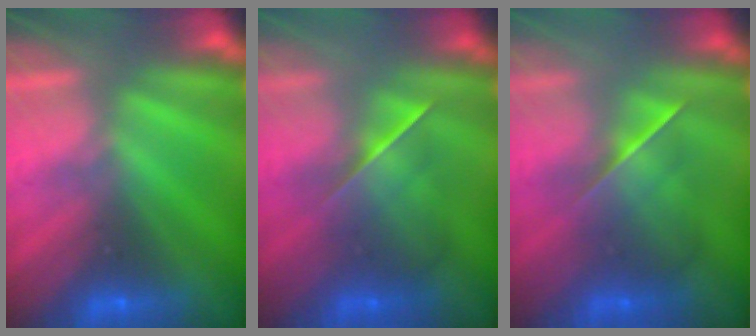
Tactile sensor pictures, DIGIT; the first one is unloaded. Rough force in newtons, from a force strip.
{"total": 2.4}
{"total": 2.4}